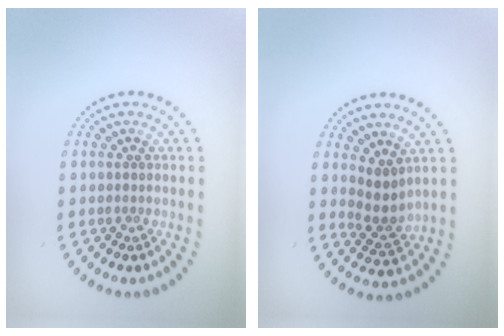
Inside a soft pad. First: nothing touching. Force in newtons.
{"total": 2.7, "press": 2.2, "slide": 1.6}